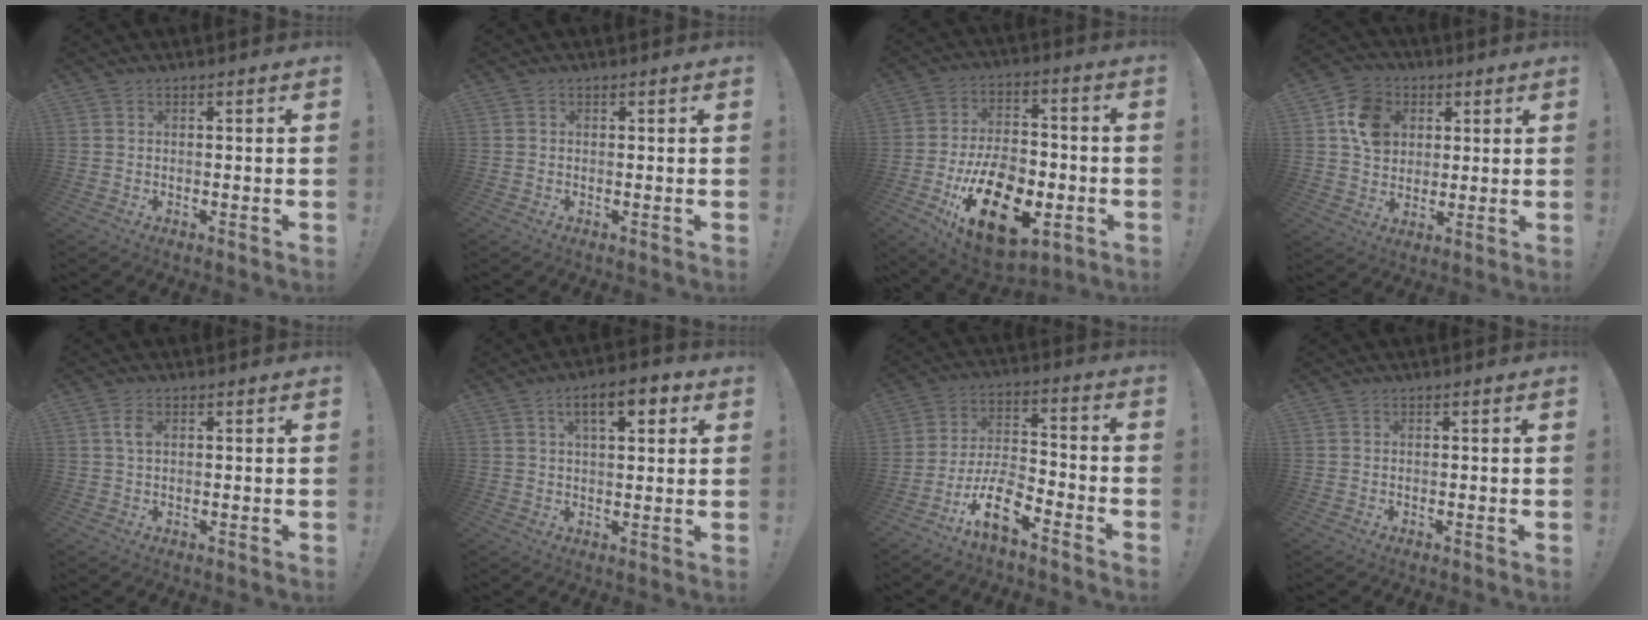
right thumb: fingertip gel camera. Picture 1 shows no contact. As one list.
[{"total": 0.0}, {"total": 22.9, "force": [-8.5, 13.6, 16.4], "torque": [-0.269, 0.051, -0.126]}, {"total": 11.7, "force": [3.6, 9.9, 5.3], "torque": [-0.073, -0.002, 0.073]}, {"total": 2.9, "force": [0.8, 1.5, 2.4], "torque": [-0.049, 0.006, 0.014]}, {"total": 8.7, "force": [3.7, 3.3, 7.1], "torque": [-0.106, -0.002, 0.057]}, {"total": 13.7, "force": [-8.8, 5.2, 9.0], "torque": [-0.165, 0.055, -0.149]}, {"total": 0.0}]